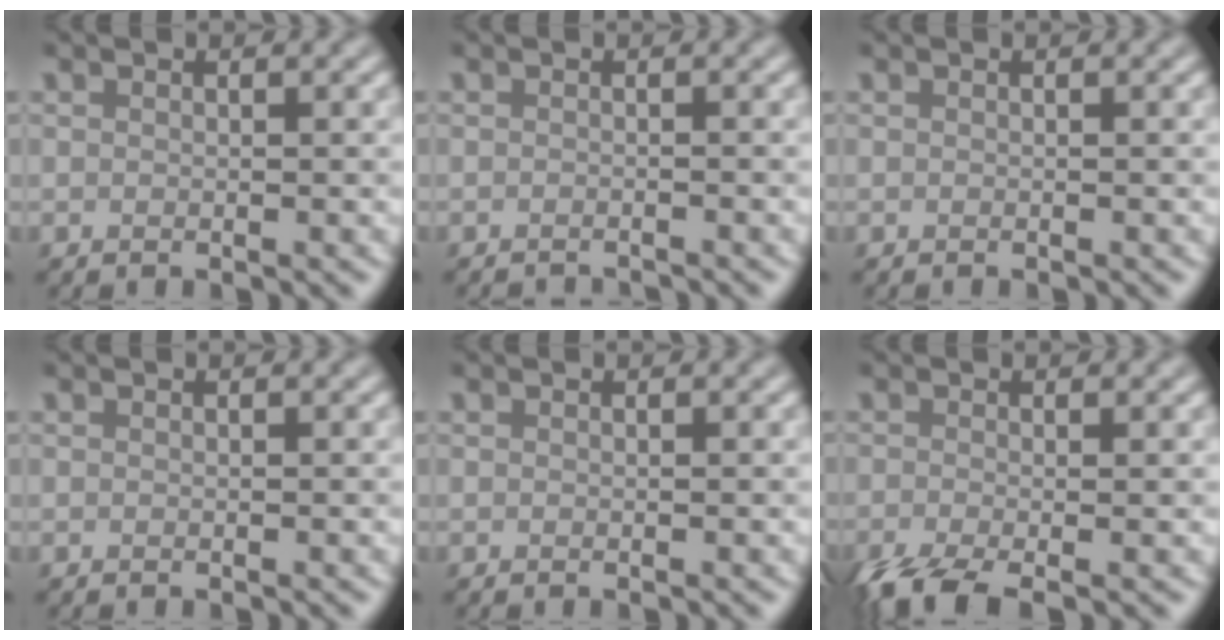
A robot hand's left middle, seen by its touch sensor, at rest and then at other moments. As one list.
[{"total": 2.1, "force": [-2.0, 0.2, 0.4], "torque": [0.006, -0.007, -0.028]}, {"total": 0.0}, {"total": 0.0}, {"total": 0.0}, {"total": 4.1, "force": [-2.5, 1.1, 3.0], "torque": [-0.054, -0.012, -0.054]}]